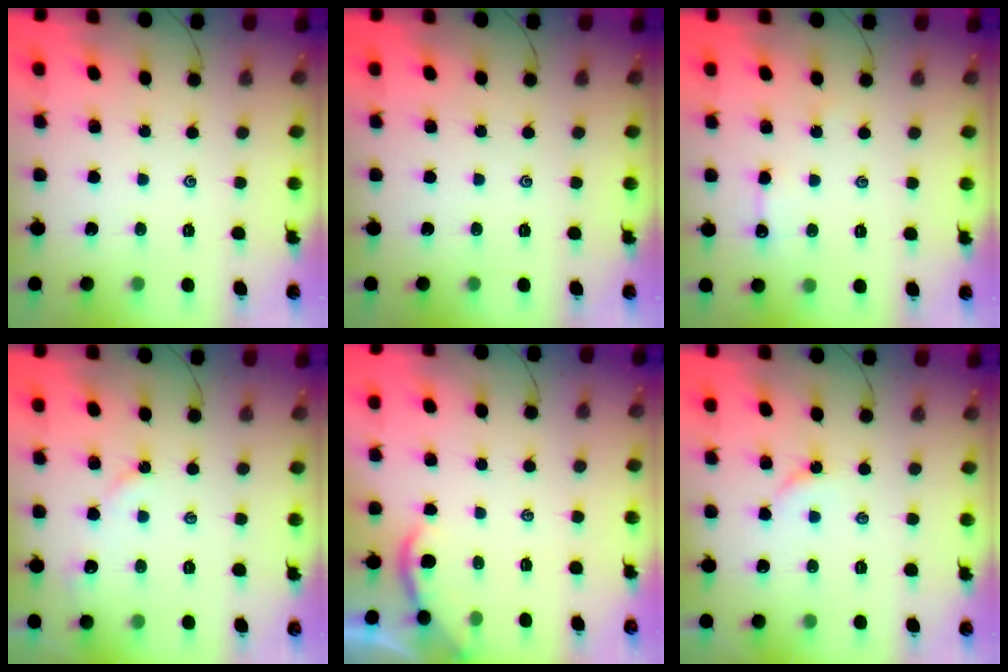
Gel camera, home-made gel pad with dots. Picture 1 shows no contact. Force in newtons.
{"total": 0.0}
{"total": 3.0, "press": 3.0, "slide": 0.4}
{"total": 5.1, "press": 5.1, "slide": 0.4}
{"total": 1.3, "press": 1.3, "slide": 0.3}
{"total": 3.3, "press": 3.3, "slide": 0.4}